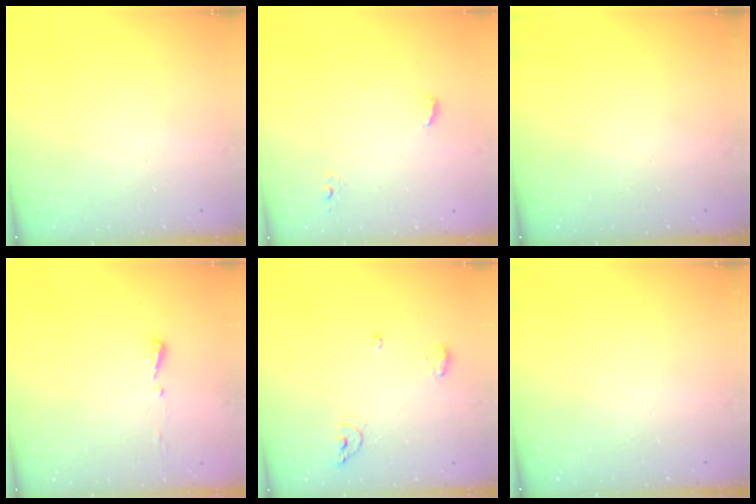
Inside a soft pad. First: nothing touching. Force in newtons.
{"total": 4.2, "press": 4.0, "slide": 1.3}
{"total": 0.0}
{"total": 4.0, "press": 3.9, "slide": 0.5}
{"total": 6.8, "press": 6.7, "slide": 1.2}
{"total": 0.0}